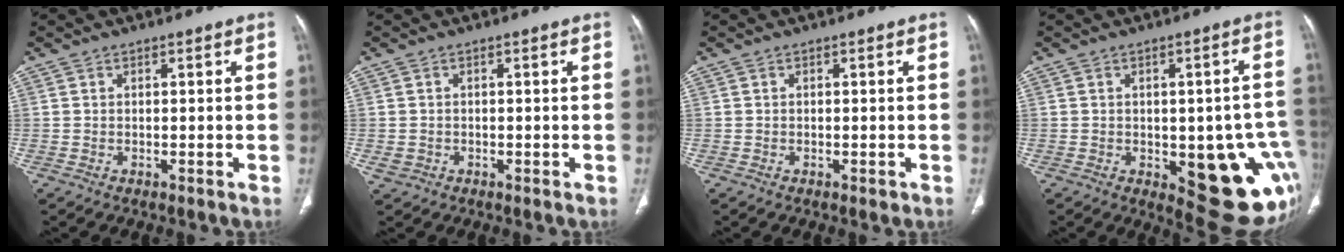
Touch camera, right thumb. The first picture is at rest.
{"total": 1.6, "force": [-0.4, 1.5, 0.5], "torque": [-0.008, 0.004, -0.003]}
{"total": 0.7, "force": [-0.3, 0.4, 0.5], "torque": [-0.007, -0.002, -0.002]}
{"total": 18.3, "force": [-4.4, 7.7, 16.0], "torque": [-0.139, 0.009, -0.024]}